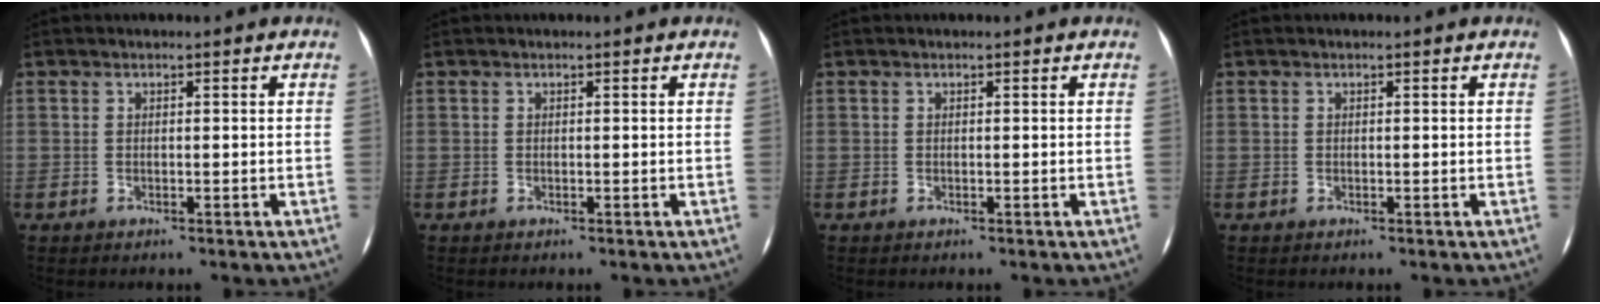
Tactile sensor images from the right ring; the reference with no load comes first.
{"total": 0.0}
{"total": 0.0}
{"total": 0.0}